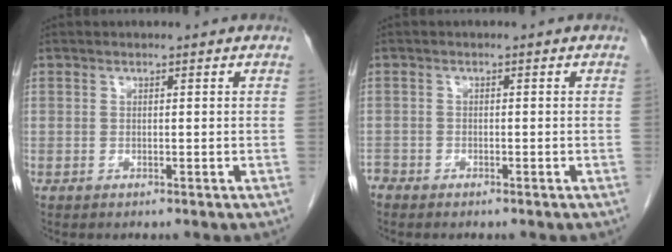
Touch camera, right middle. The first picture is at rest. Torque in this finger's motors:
{"motor_torque": [0.01, -0.03, -0.03, -0.04]}